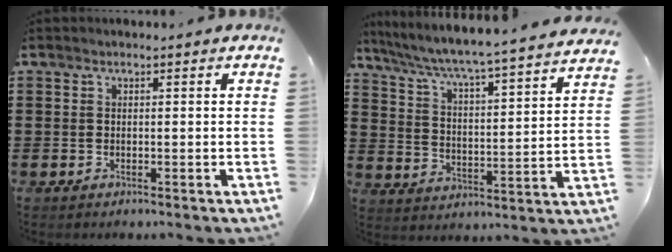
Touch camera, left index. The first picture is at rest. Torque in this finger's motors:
{"motor_torque": [1.07, -1.07, 0.32, 0.01]}